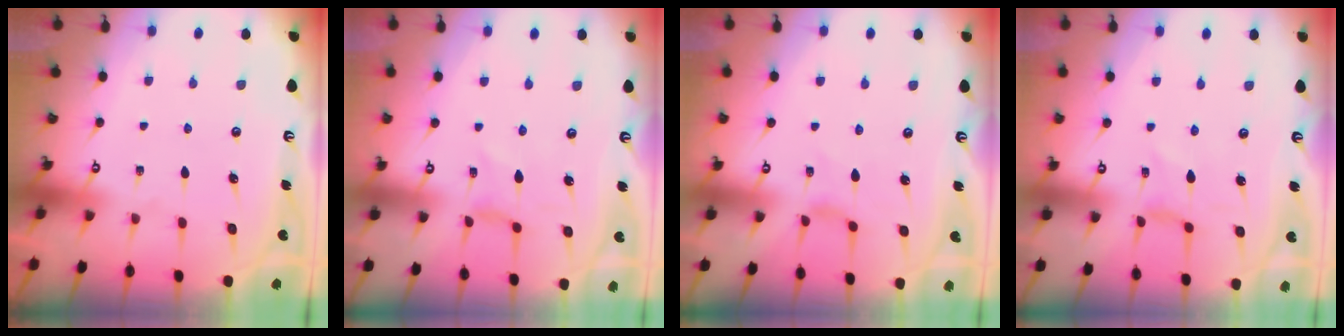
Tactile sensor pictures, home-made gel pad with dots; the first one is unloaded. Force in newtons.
{"total": 0.0}
{"total": 1.5, "press": 1.4, "slide": 0.4}
{"total": 0.0}